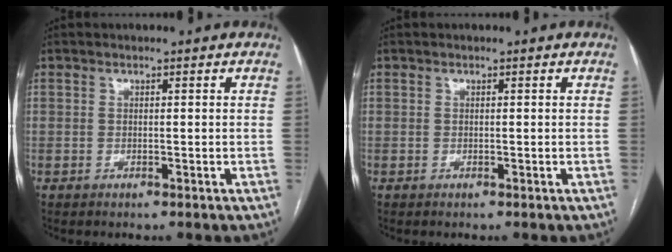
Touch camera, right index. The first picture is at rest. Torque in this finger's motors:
{"motor_torque": [0.07, 0.05, 0.00, 0.01]}